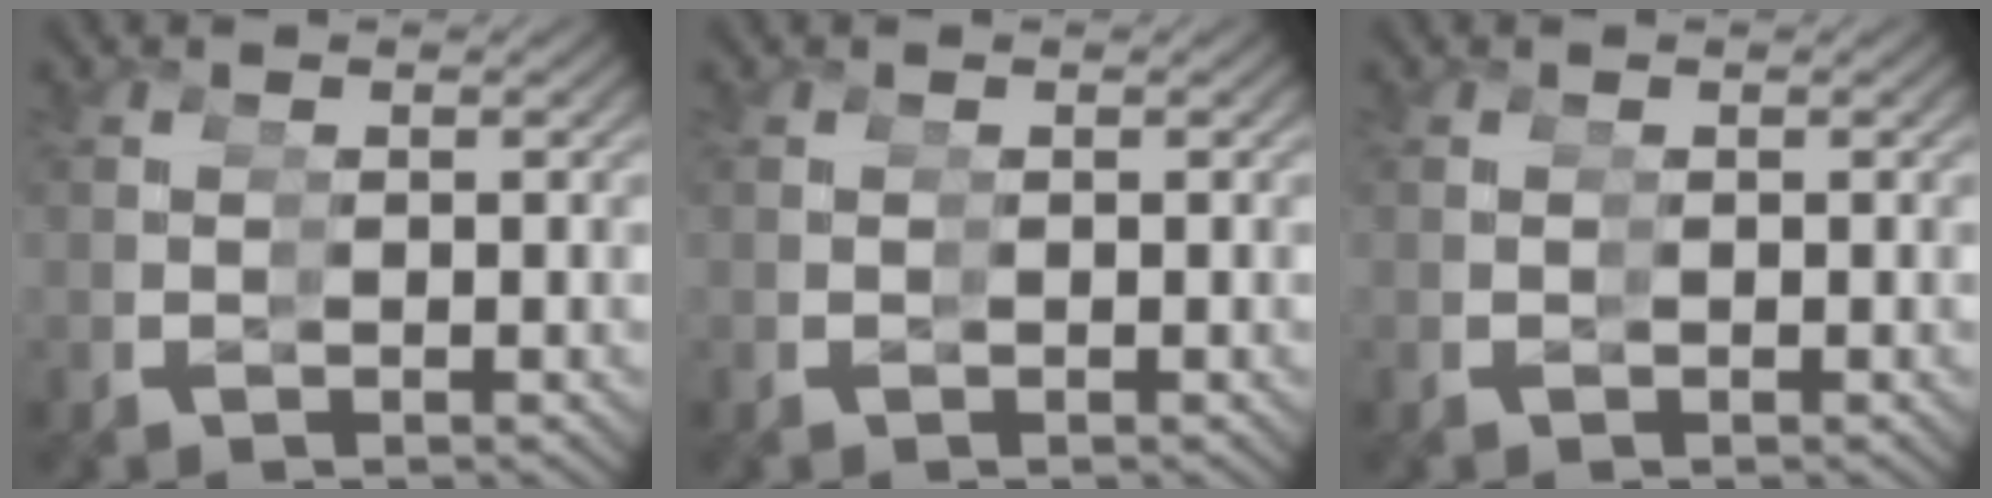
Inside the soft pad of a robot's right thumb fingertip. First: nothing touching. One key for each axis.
{"total": 0.0}
{"total": 0.0}